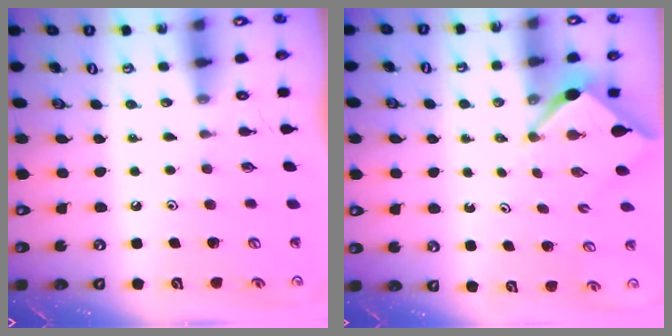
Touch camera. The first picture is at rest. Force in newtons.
{"total": 2.6, "press": 2.6, "slide": 0.2}